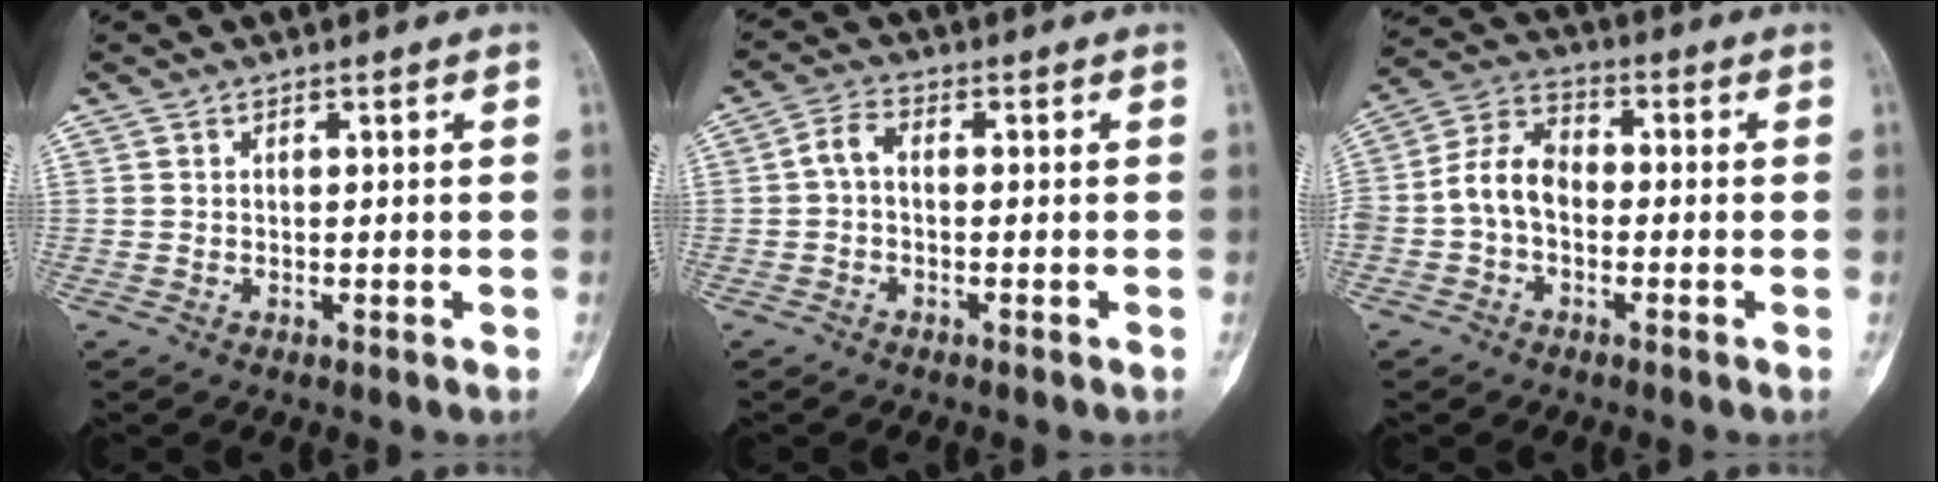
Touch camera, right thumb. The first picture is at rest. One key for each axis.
{"total": 3.3, "fx": -0.4, "fy": 1.8, "fz": 2.7, "tx": -0.053, "ty": 0.013, "tz": -0.015}
{"total": 9.0, "fx": -1.5, "fy": 6.2, "fz": 6.3, "tx": -0.110, "ty": 0.036, "tz": -0.044}